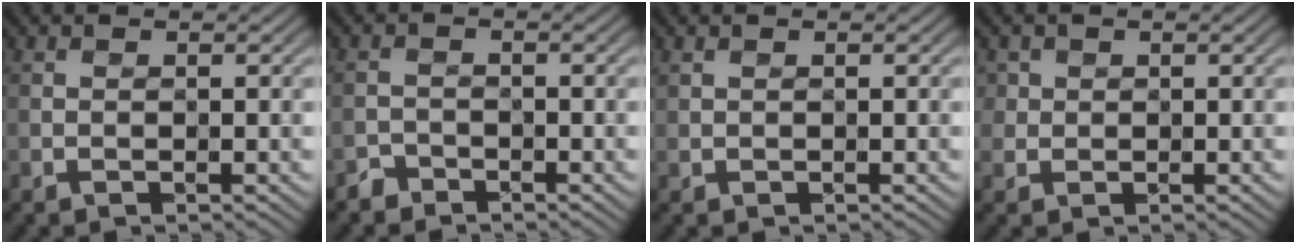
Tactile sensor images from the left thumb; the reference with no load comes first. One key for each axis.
{"total": 1.5, "fx": -1.5, "fy": 0.5, "fz": 0.0, "tx": 0.002, "ty": 0.006, "tz": -0.031}
{"total": 0.6, "fx": 0.5, "fy": 0.3, "fz": 0.1, "tx": -0.007, "ty": 0.001, "tz": 0.015}
{"total": 2.0, "fx": 0.7, "fy": 1.8, "fz": 0.4, "tx": -0.013, "ty": -0.003, "tz": 0.014}